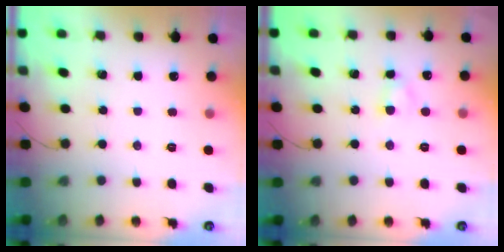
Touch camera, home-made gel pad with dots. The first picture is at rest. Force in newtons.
{"total": 2.5, "press": 2.3, "slide": 1.0}